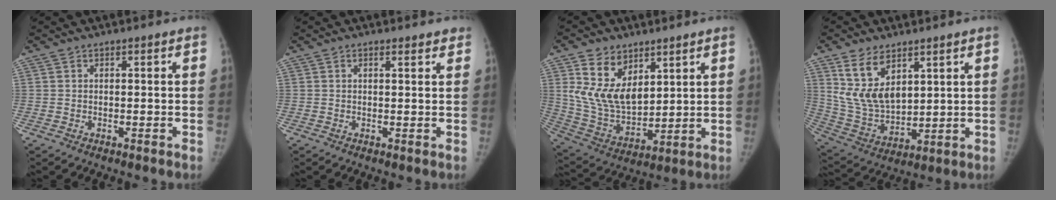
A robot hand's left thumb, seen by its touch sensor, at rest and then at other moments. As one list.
[{"total": 1.2, "force": [0.9, 0.3, 0.7], "torque": [-0.010, -0.004, 0.013]}, {"total": 14.2, "force": [6.5, 8.7, 9.1], "torque": [-0.141, -0.038, 0.146]}, {"total": 12.9, "force": [6.5, 7.3, 8.5], "torque": [-0.140, -0.030, 0.147]}]